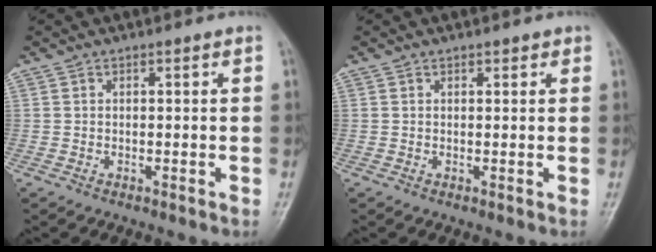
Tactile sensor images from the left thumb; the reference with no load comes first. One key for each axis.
{"total": 1.2, "fx": 0.8, "fy": 0.8, "fz": 0.5, "tx": 0.009, "ty": -0.003, "tz": 0.006}